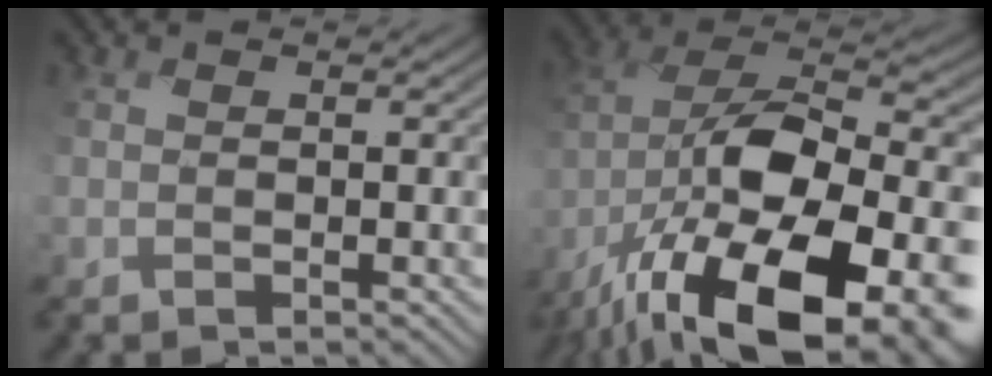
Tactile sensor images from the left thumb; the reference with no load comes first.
{"total": 20.9, "force": [-10.3, 9.2, 15.7], "torque": [-0.292, -0.017, -0.169]}